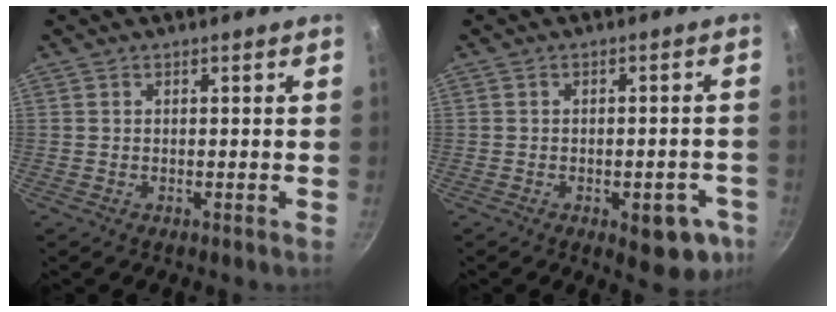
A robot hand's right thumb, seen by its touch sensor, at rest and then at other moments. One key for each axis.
{"total": 9.4, "fx": -3.7, "fy": 4.5, "fz": 7.4, "tx": -0.050, "ty": 0.018, "tz": -0.040}